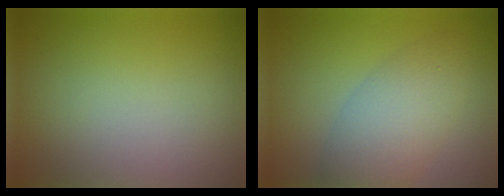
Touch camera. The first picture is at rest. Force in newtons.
{"total": 5.1, "press": 5.1, "slide": 0.3}